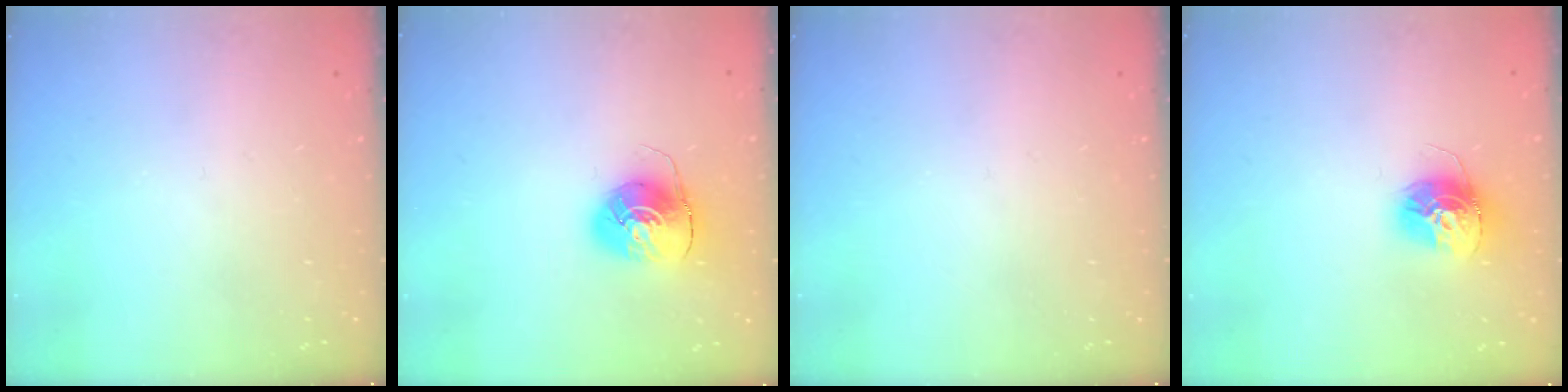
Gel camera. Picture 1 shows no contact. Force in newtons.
{"total": 8.5, "press": 8.5, "slide": 0.1}
{"total": 0.0}
{"total": 13.1, "press": 13.0, "slide": 1.1}